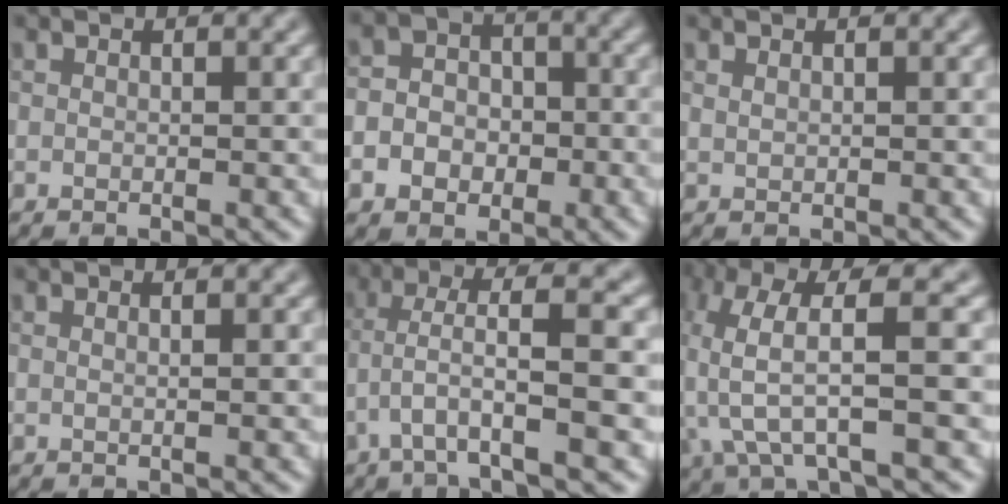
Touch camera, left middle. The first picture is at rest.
{"total": 5.5, "force": [-1.5, 4.8, 2.2], "torque": [-0.019, 0.002, -0.049]}
{"total": 0.8, "force": [0.7, 0.3, 0.3], "torque": [-0.012, -0.010, 0.007]}
{"total": 1.4, "force": [0.6, 0.7, 1.0], "torque": [-0.011, -0.008, -0.009]}
{"total": 5.7, "force": [-1.5, 0.8, 5.4], "torque": [-0.108, 0.010, -0.036]}
{"total": 6.8, "force": [-1.0, 1.9, 6.5], "torque": [-0.151, 0.004, -0.030]}